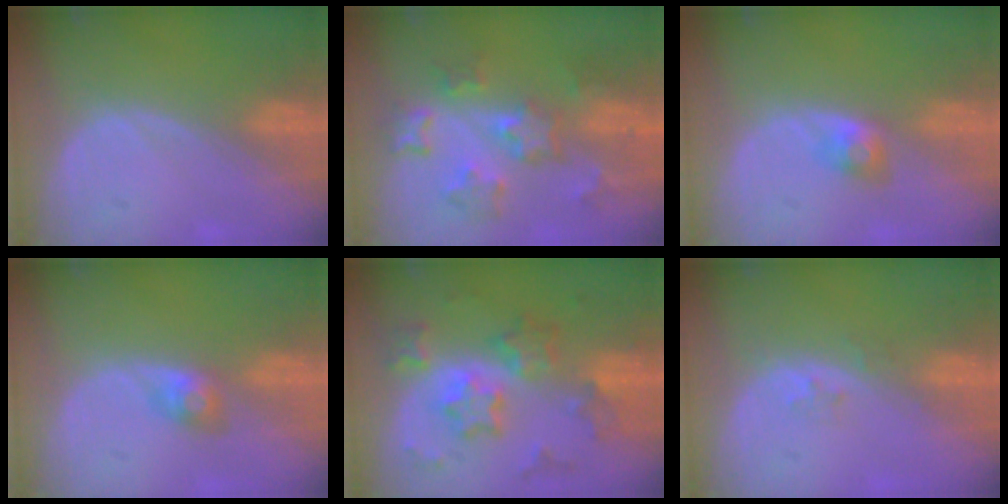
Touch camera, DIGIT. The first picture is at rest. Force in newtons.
{"total": 8.7, "press": 7.8, "slide": 3.9}
{"total": 2.8, "press": 2.6, "slide": 1.2}
{"total": 2.9, "press": 2.7, "slide": 1.0}
{"total": 9.4, "press": 9.4, "slide": 0.7}
{"total": 1.9, "press": 1.4, "slide": 1.2}